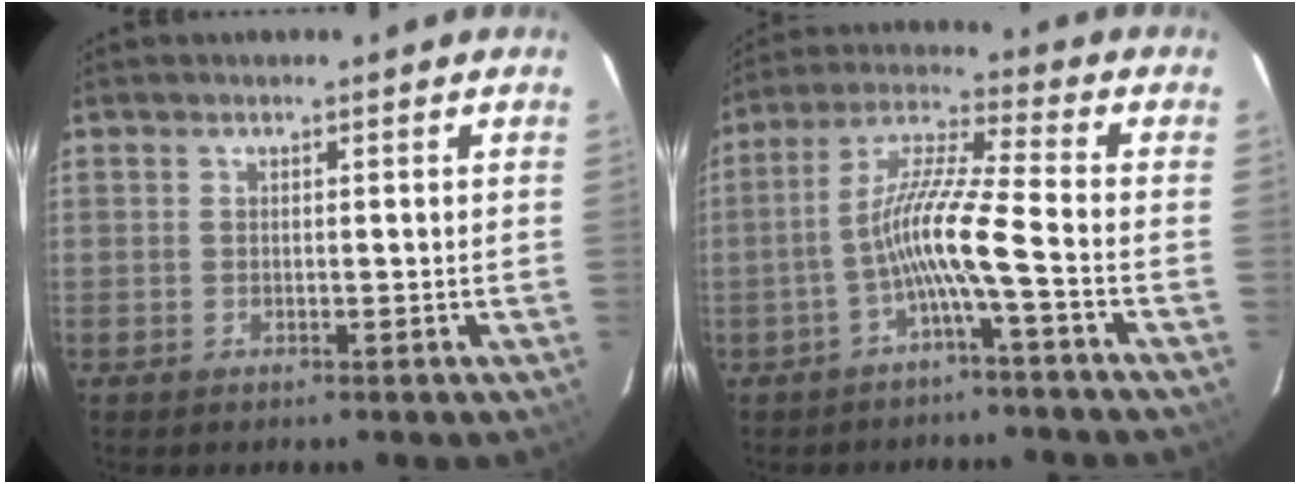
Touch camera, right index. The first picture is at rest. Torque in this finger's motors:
{"motor_torque": [1.41, -0.72, 0.83, 0.21]}